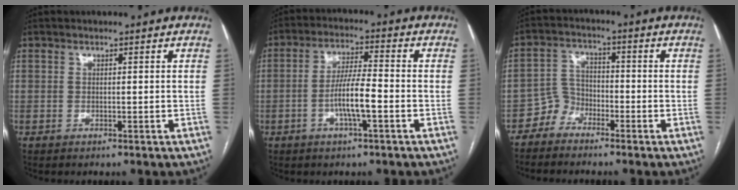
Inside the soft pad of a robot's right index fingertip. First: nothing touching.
{"total": 7.0, "force": [-2.2, 0.8, 6.6], "torque": [-0.129, 0.006, -0.041]}
{"total": 3.8, "force": [-2.9, 2.5, 0.0], "torque": [0.008, 0.007, -0.059]}